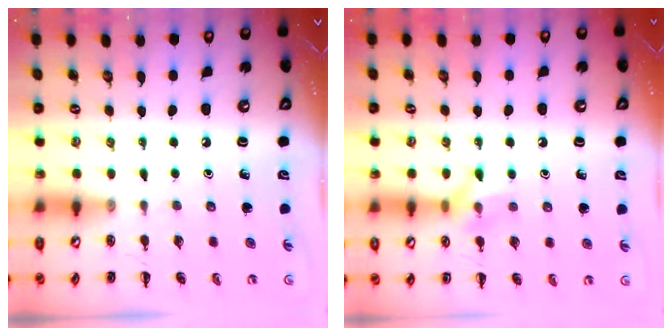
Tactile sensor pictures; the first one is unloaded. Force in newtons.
{"total": 7.5, "press": 7.5, "slide": 0.9}